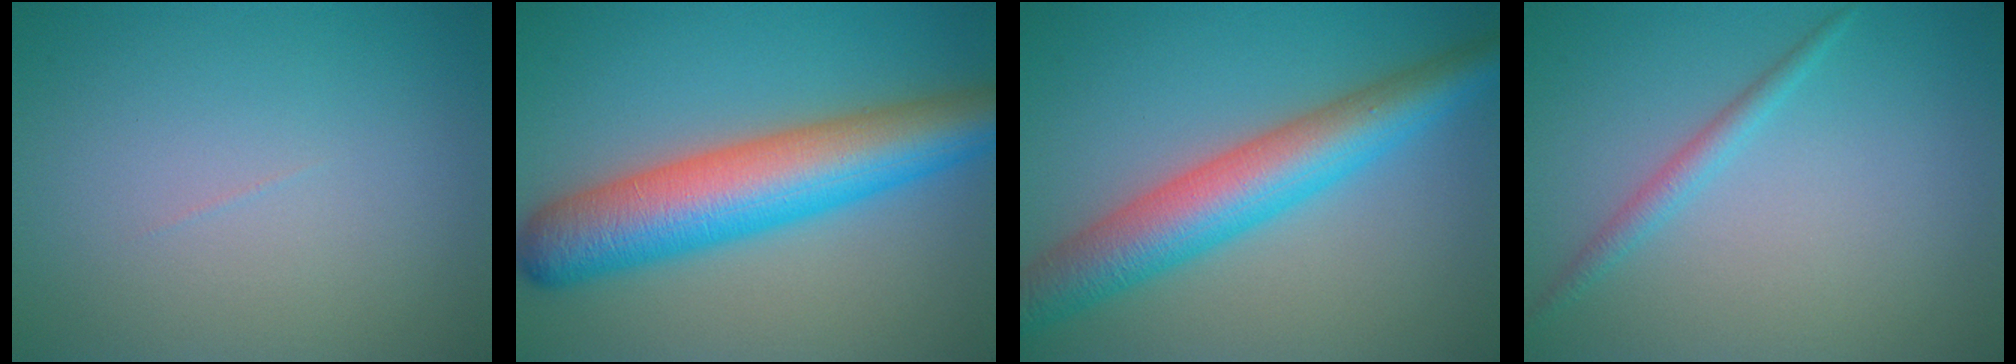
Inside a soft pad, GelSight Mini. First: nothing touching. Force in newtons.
{"total": 10.2, "press": 10.2, "slide": 0.2}
{"total": 7.8, "press": 7.8, "slide": 0.2}
{"total": 1.6, "press": 1.6, "slide": 0.0}